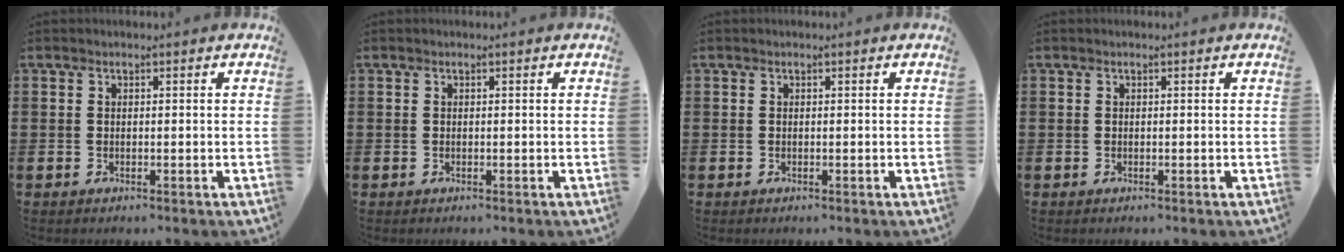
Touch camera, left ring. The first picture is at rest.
{"total": 0.0}
{"total": 0.0}
{"total": 0.0}